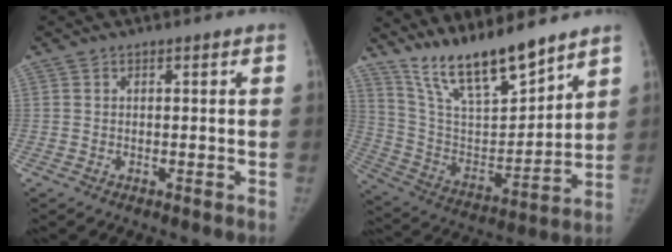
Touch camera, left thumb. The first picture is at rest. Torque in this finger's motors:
{"motor_torque": [0.99, 0.17, 1.44, -1.33, 0.08]}